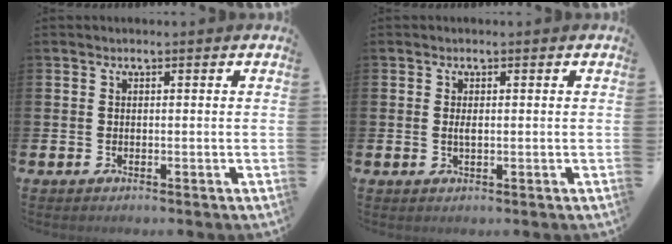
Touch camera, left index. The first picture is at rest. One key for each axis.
{"total": 1.0, "fx": 0.1, "fy": 0.4, "fz": 0.9, "tx": -0.016, "ty": 0.001, "tz": 0.000}